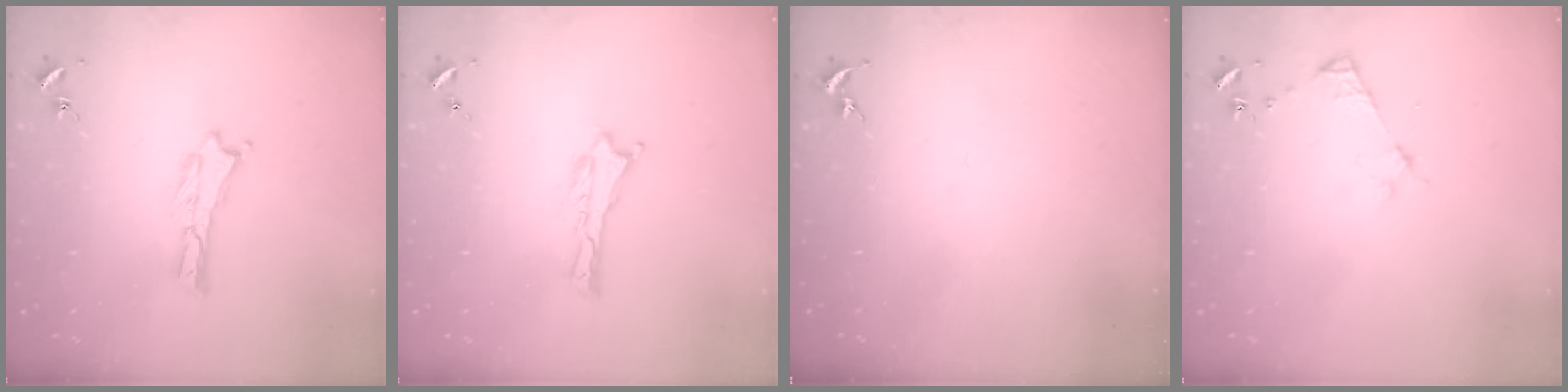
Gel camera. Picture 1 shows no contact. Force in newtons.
{"total": 0.0}
{"total": 0.0}
{"total": 3.2, "press": 3.2, "slide": 0.4}